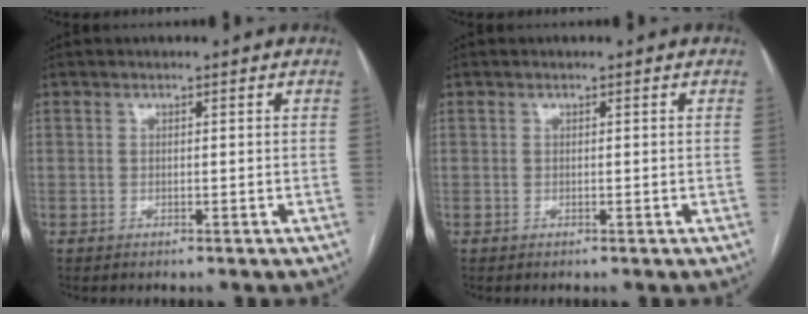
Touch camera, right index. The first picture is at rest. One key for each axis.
{"total": 0.0}